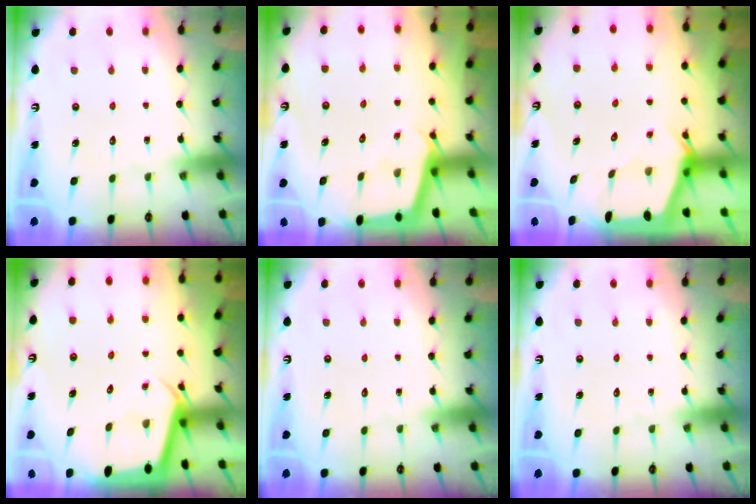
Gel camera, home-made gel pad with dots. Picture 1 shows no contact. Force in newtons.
{"total": 2.1, "press": 2.1, "slide": 0.2}
{"total": 2.4, "press": 2.4, "slide": 0.3}
{"total": 2.7, "press": 2.7, "slide": 0.2}
{"total": 0.0}
{"total": 0.0}